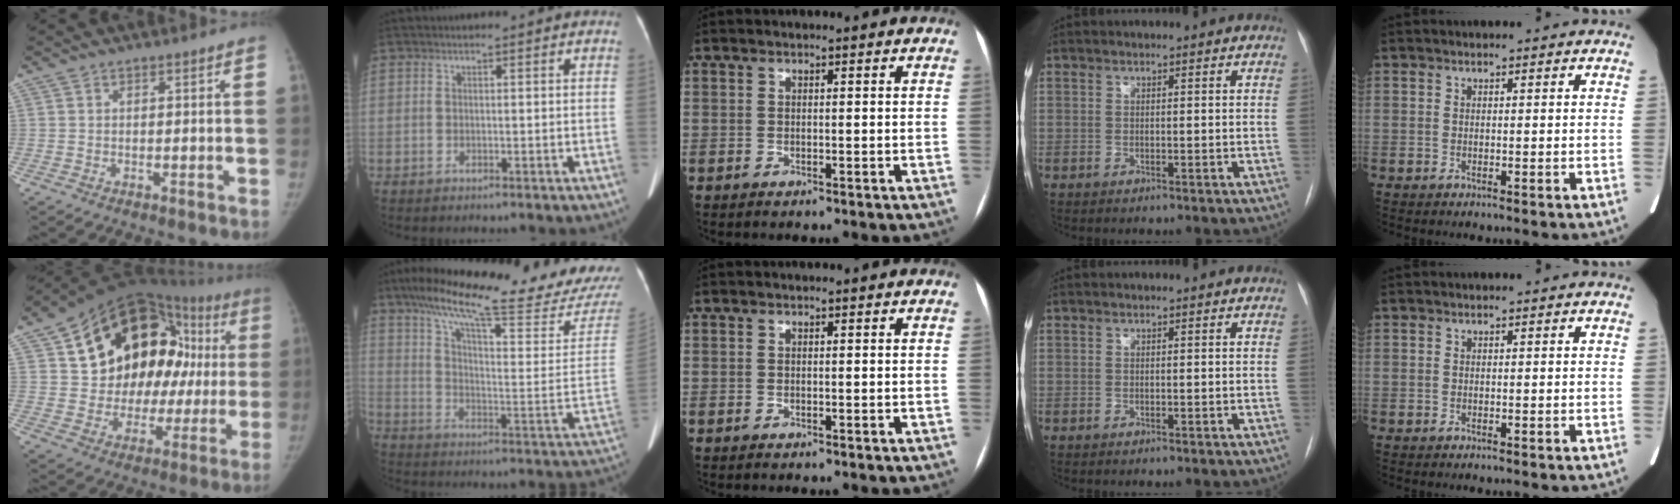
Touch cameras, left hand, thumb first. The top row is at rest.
{"thumb": {"total": 28.1, "force": [6.3, 18.2, 20.5], "torque": [-0.243, 0.048, 0.107]}, "index": {"total": 25.9, "force": [22.3, 0.0, 13.2], "torque": [-0.214, -0.076, 0.303]}}